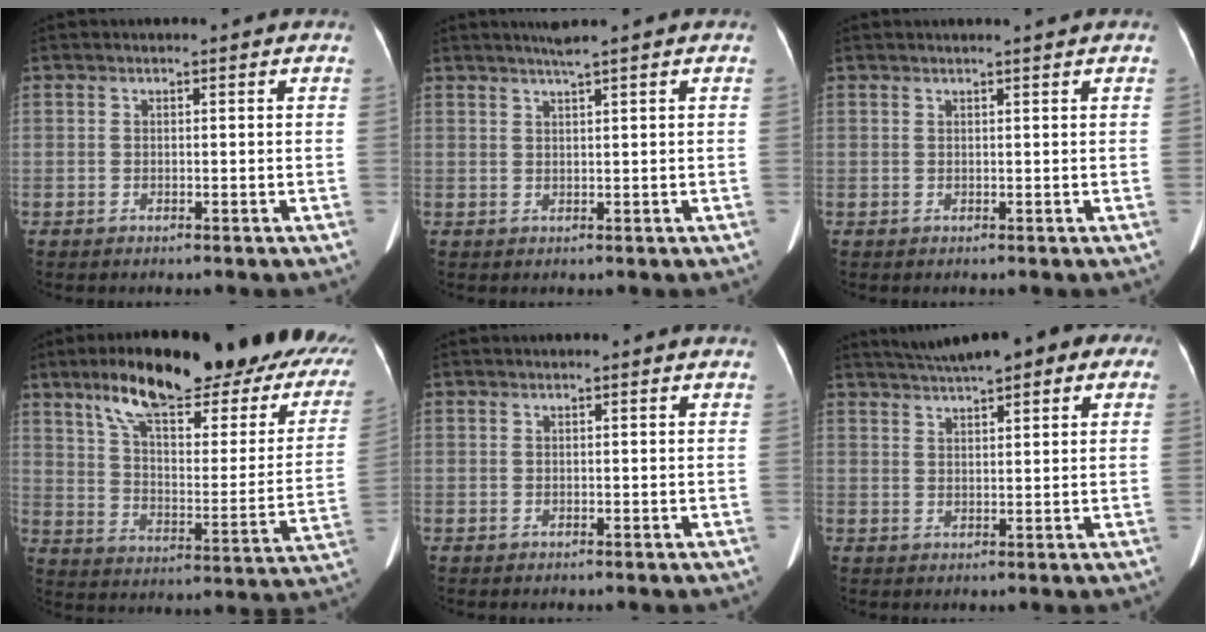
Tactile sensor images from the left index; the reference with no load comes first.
{"total": 2.4, "force": [1.9, -0.8, 1.2], "torque": [-0.022, 0.003, 0.036]}
{"total": 1.8, "force": [1.6, -0.5, 0.6], "torque": [-0.010, 0.003, 0.025]}
{"total": 28.8, "force": [19.5, 7.6, 19.8], "torque": [-0.264, 0.025, 0.260]}
{"total": 0.0}
{"total": 12.5, "force": [8.4, 3.6, 8.5], "torque": [-0.135, 0.049, 0.113]}